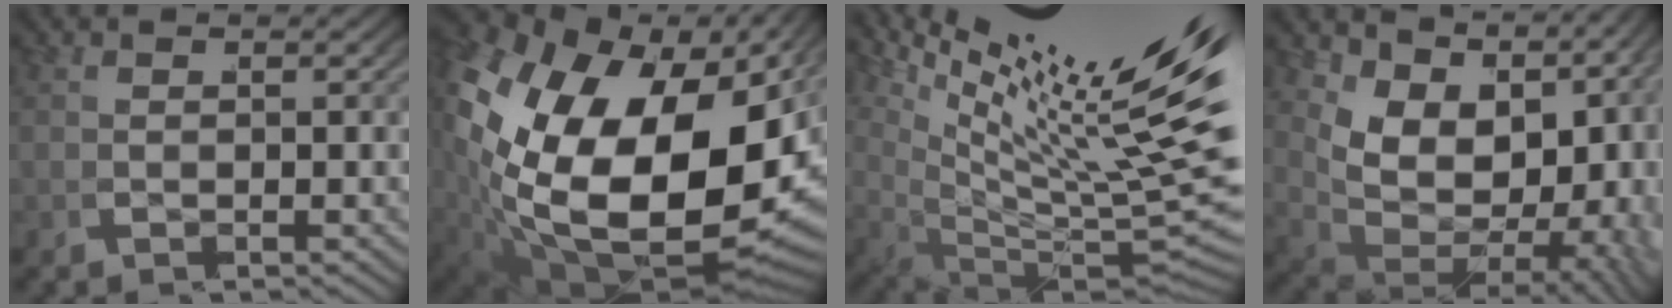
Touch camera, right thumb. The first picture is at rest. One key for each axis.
{"total": 27.7, "fx": -2.9, "fy": 18.1, "fz": 20.8, "tx": -0.386, "ty": -0.093, "tz": 0.014}
{"total": 12.5, "fx": 1.8, "fy": 6.9, "fz": 10.3, "tx": -0.159, "ty": -0.034, "tz": 0.045}
{"total": 13.4, "fx": 0.0, "fy": 9.5, "fz": 9.4, "tx": -0.180, "ty": -0.035, "tz": 0.017}